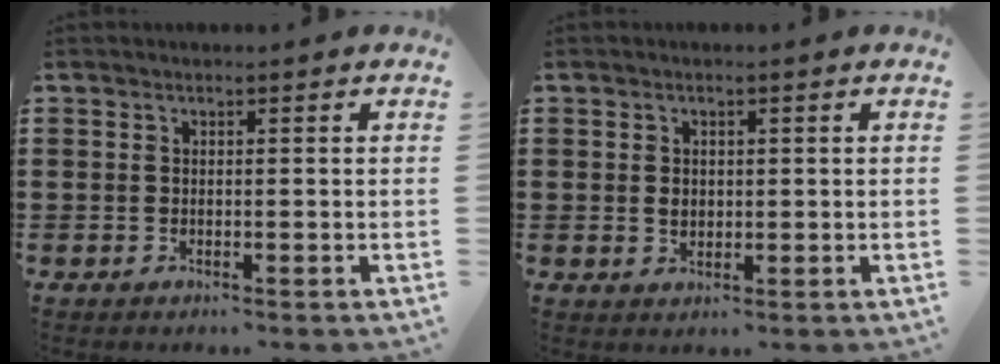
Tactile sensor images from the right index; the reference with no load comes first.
{"total": 1.8, "force": [0.1, 1.2, 1.3], "torque": [-0.027, 0.006, 0.000]}